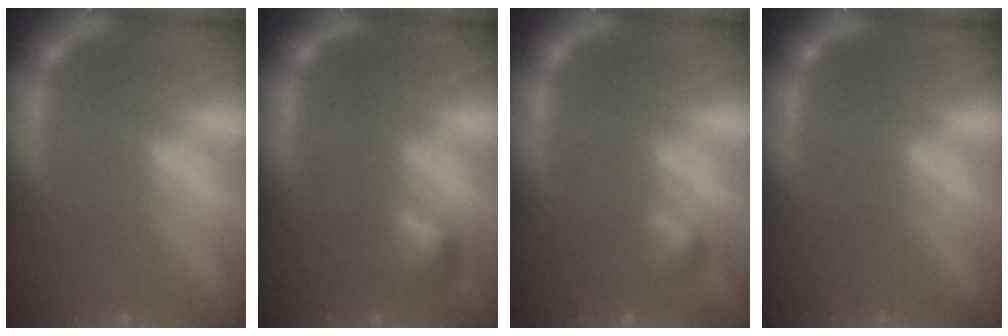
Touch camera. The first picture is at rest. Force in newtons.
{"total": 1.9}
{"total": 1.4}
{"total": 0.0}